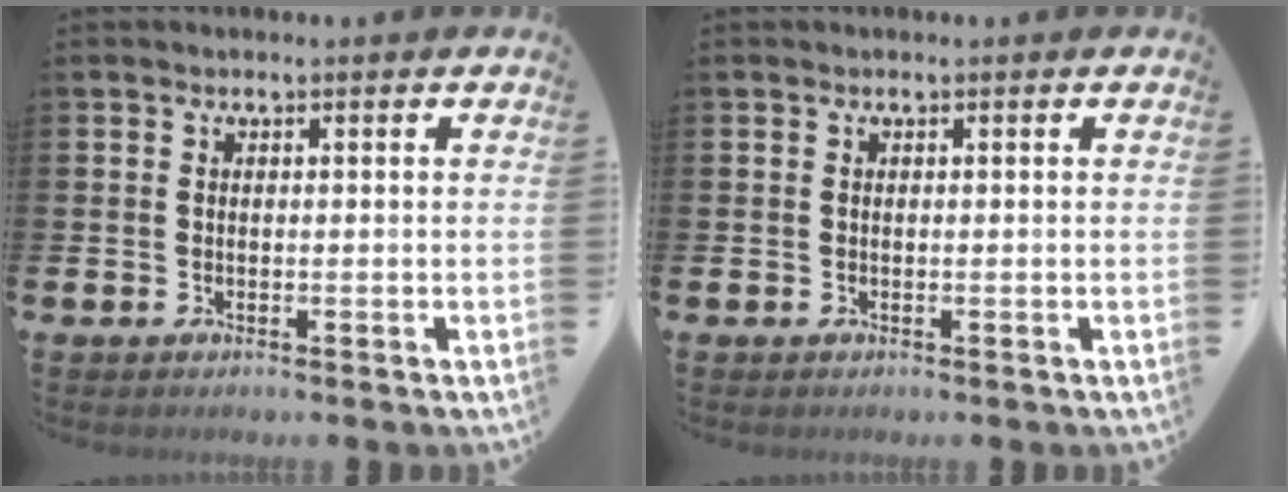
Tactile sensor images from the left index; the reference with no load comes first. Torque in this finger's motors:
{"motor_torque": [-0.08, -0.01, 0.02, 0.02]}